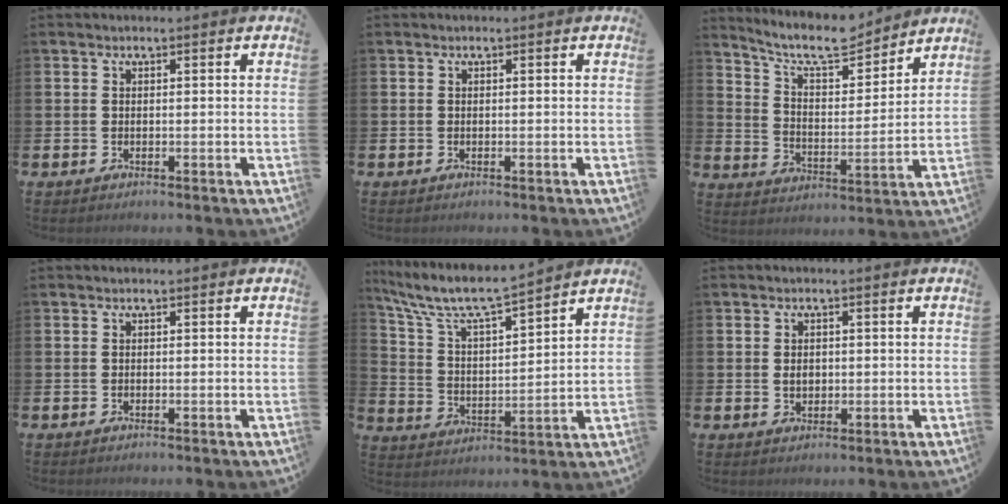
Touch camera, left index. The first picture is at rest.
{"total": 0.0}
{"total": 9.0, "force": [8.3, 1.9, 3.0], "torque": [-0.079, -0.056, 0.145]}
{"total": 0.0}
{"total": 8.0, "force": [7.3, 1.1, 3.2], "torque": [-0.098, -0.045, 0.124]}
{"total": 1.6, "force": [0.3, 1.3, 1.0], "torque": [-0.002, 0.001, 0.000]}